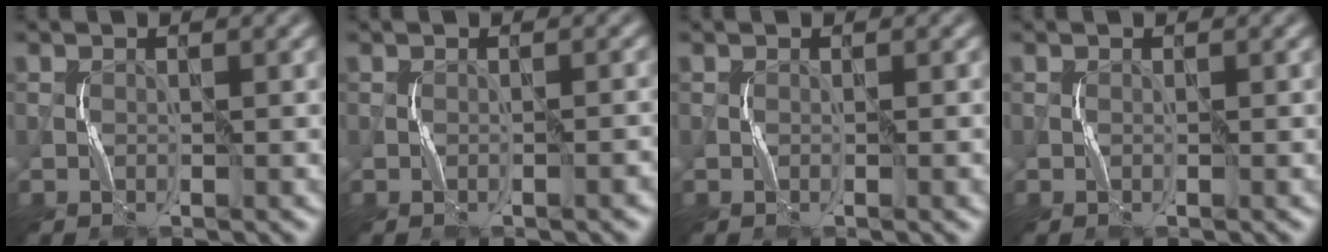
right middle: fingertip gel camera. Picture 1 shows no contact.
{"total": 0.5, "force": [-0.4, 0.0, 0.4], "torque": [-0.006, 0.005, -0.005]}
{"total": 0.7, "force": [-0.2, 0.1, 0.6], "torque": [-0.007, 0.000, -0.002]}
{"total": 0.0}